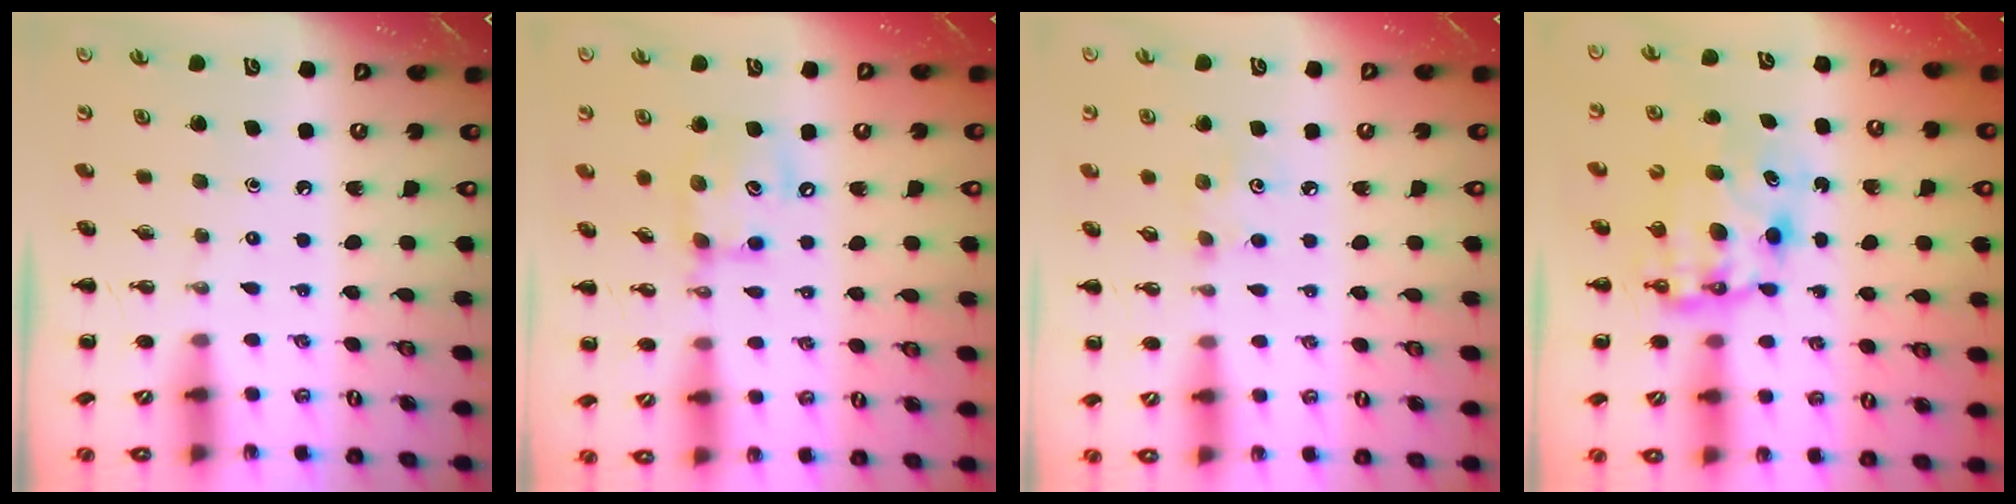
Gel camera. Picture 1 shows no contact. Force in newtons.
{"total": 11.1, "press": 11.0, "slide": 1.3}
{"total": 3.9, "press": 3.8, "slide": 0.9}
{"total": 7.1, "press": 6.8, "slide": 2.0}